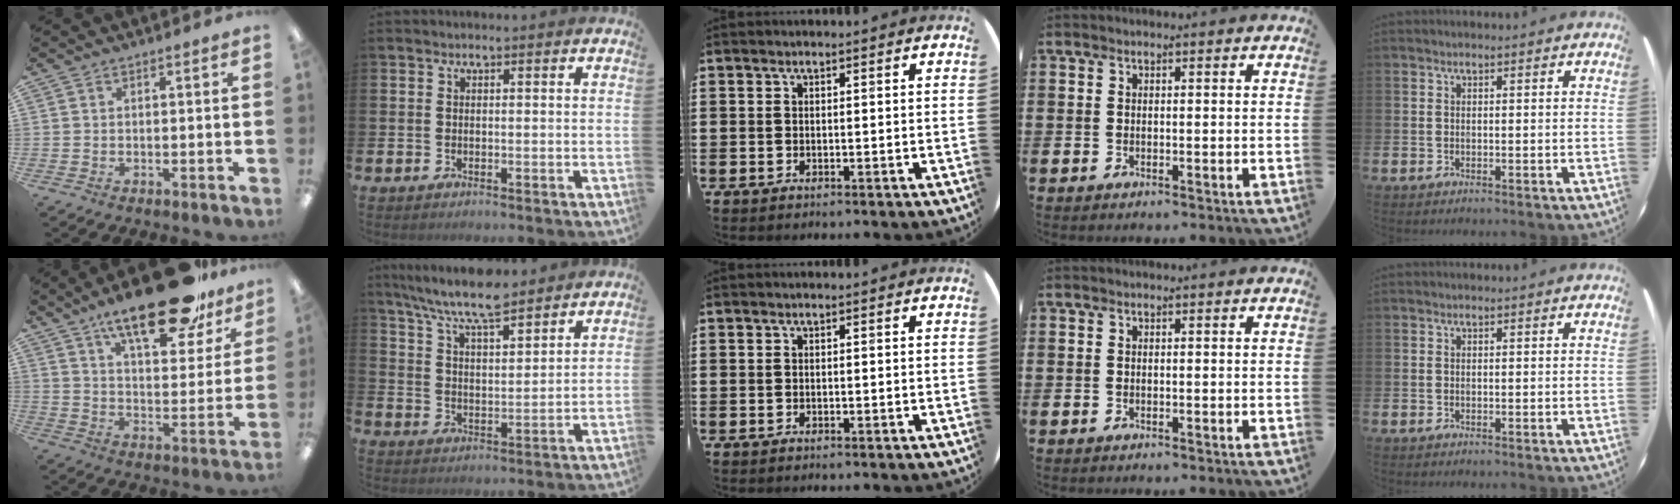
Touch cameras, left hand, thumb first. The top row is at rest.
{"thumb": {"total": 21.1, "force": [15.2, 7.3, 12.6], "torque": [-0.185, -0.088, 0.250]}, "index": {"total": 8.3, "force": [7.5, 1.0, 3.3], "torque": [-0.092, -0.035, 0.136]}}